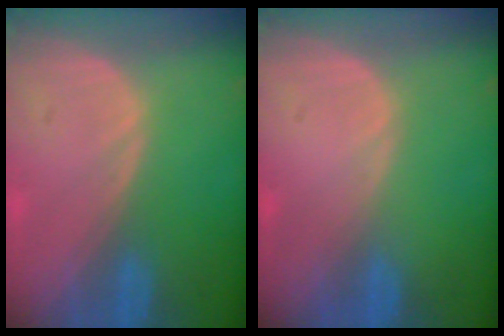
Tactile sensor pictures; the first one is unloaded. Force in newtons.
{"total": 0.0}